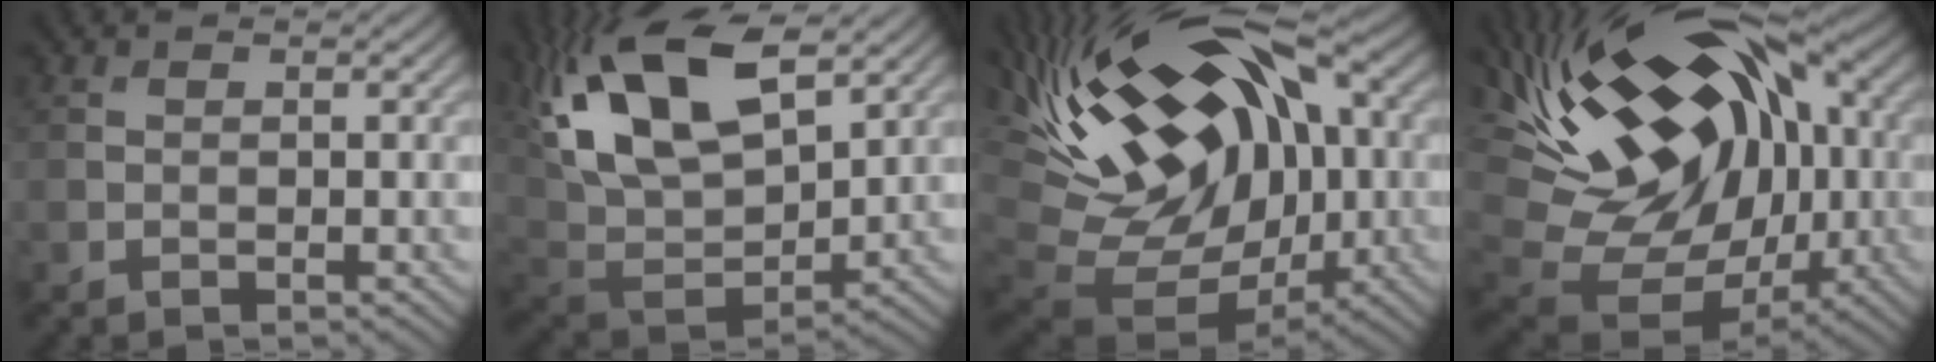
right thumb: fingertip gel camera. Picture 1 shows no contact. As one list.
[{"total": 18.1, "force": [8.7, 8.8, 13.2], "torque": [-0.287, 0.034, 0.151]}, {"total": 20.4, "force": [3.0, 11.5, 16.5], "torque": [-0.299, 0.017, 0.054]}, {"total": 20.5, "force": [4.7, 12.4, 15.6], "torque": [-0.295, 0.034, 0.076]}]